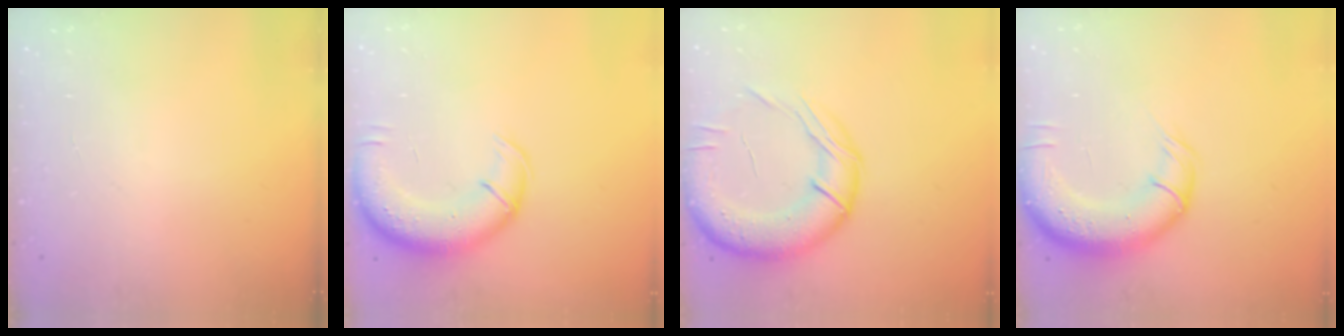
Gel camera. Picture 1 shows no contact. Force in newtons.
{"total": 13.4, "press": 12.9, "slide": 3.5}
{"total": 19.3, "press": 19.1, "slide": 2.8}
{"total": 13.7, "press": 13.3, "slide": 3.4}